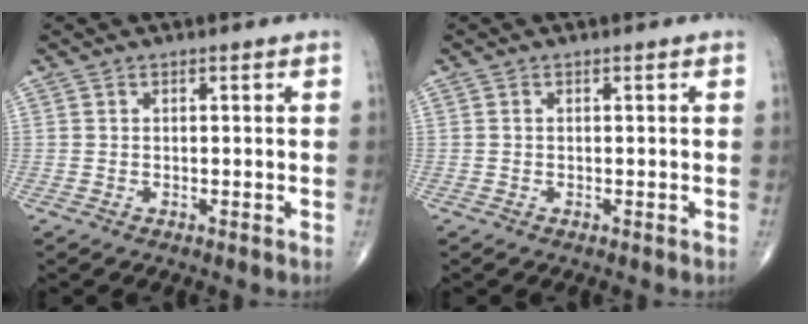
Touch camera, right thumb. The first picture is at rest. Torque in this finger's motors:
{"motor_torque": [-0.25, -0.24, 0.26, 0.01, 0.03]}